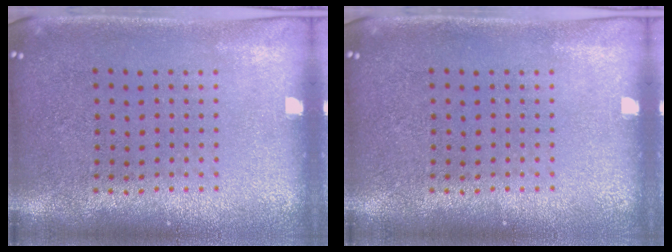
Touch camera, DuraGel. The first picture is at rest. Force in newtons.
{"total": 0.0}